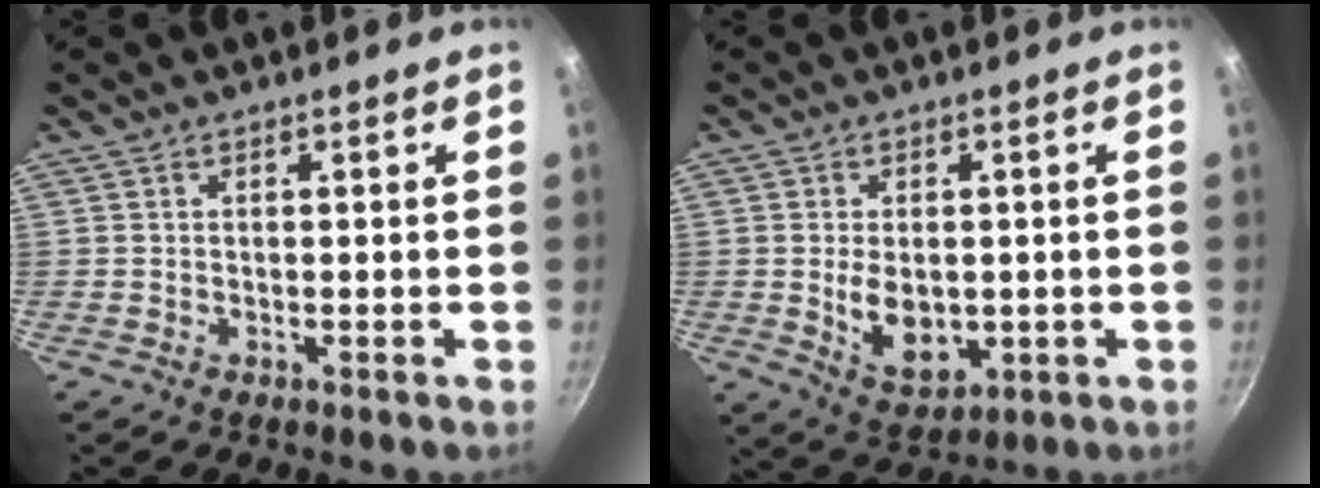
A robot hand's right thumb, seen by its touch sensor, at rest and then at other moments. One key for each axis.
{"total": 8.7, "fx": -0.5, "fy": 5.7, "fz": 6.5, "tx": -0.091, "ty": -0.011, "tz": 0.009}